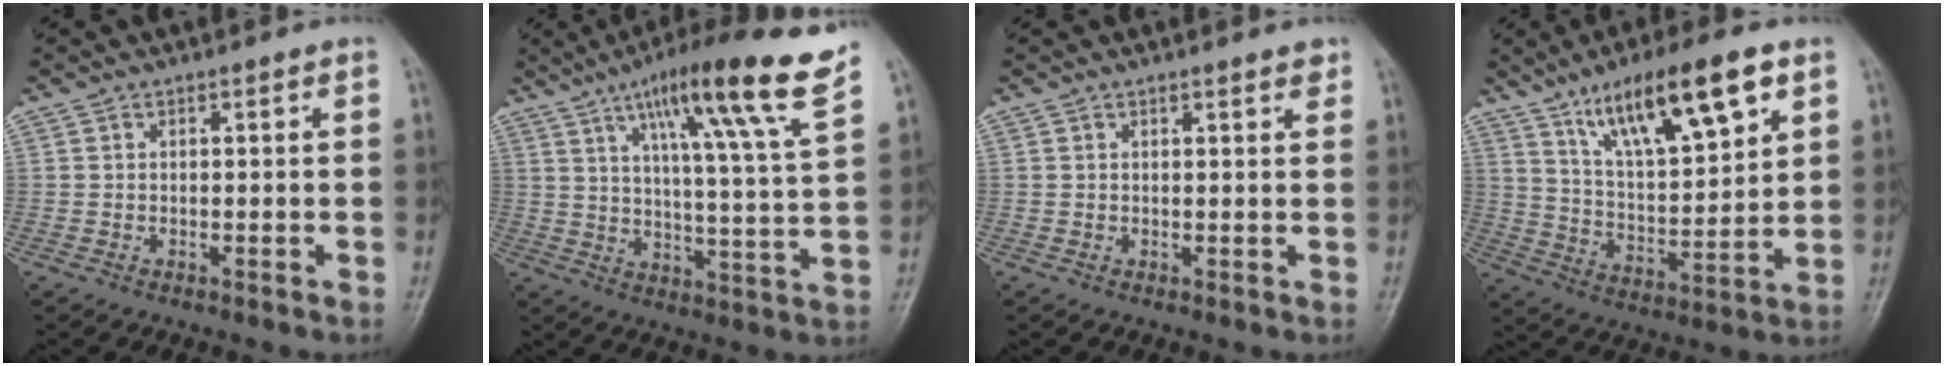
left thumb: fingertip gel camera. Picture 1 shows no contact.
{"total": 18.0, "force": [10.9, 0.4, 14.3], "torque": [-0.209, -0.045, 0.158]}
{"total": 1.5, "force": [1.2, 0.3, 0.8], "torque": [-0.008, -0.006, 0.014]}
{"total": 17.3, "force": [9.6, 5.0, 13.5], "torque": [-0.206, -0.035, 0.173]}